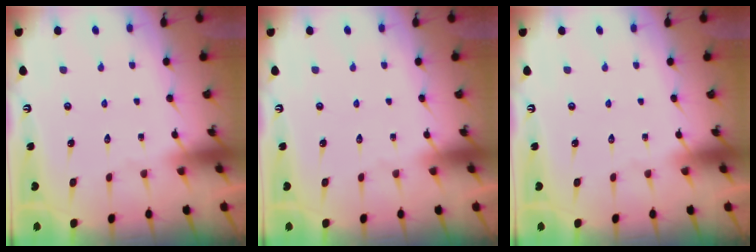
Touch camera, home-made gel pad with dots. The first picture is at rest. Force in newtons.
{"total": 0.0}
{"total": 0.0}